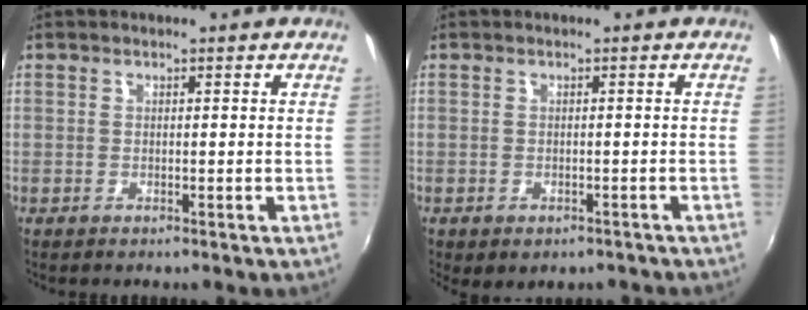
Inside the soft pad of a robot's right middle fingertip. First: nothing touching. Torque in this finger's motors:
{"motor_torque": [1.03, -1.11, 0.31, 0.13]}